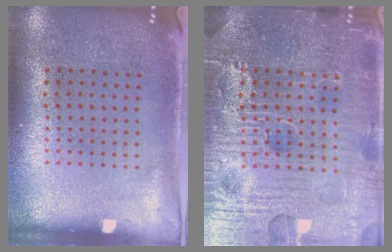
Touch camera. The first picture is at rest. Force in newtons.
{"total": 7.8, "press": 7.7, "slide": 0.8}